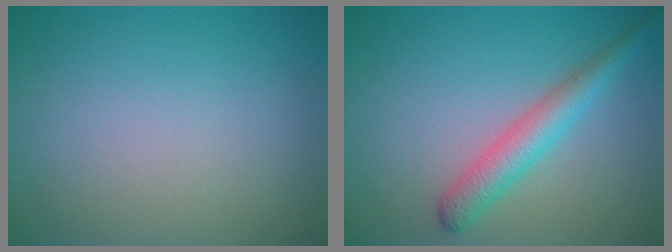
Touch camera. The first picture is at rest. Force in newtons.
{"total": 3.5, "press": 3.5, "slide": 0.0}